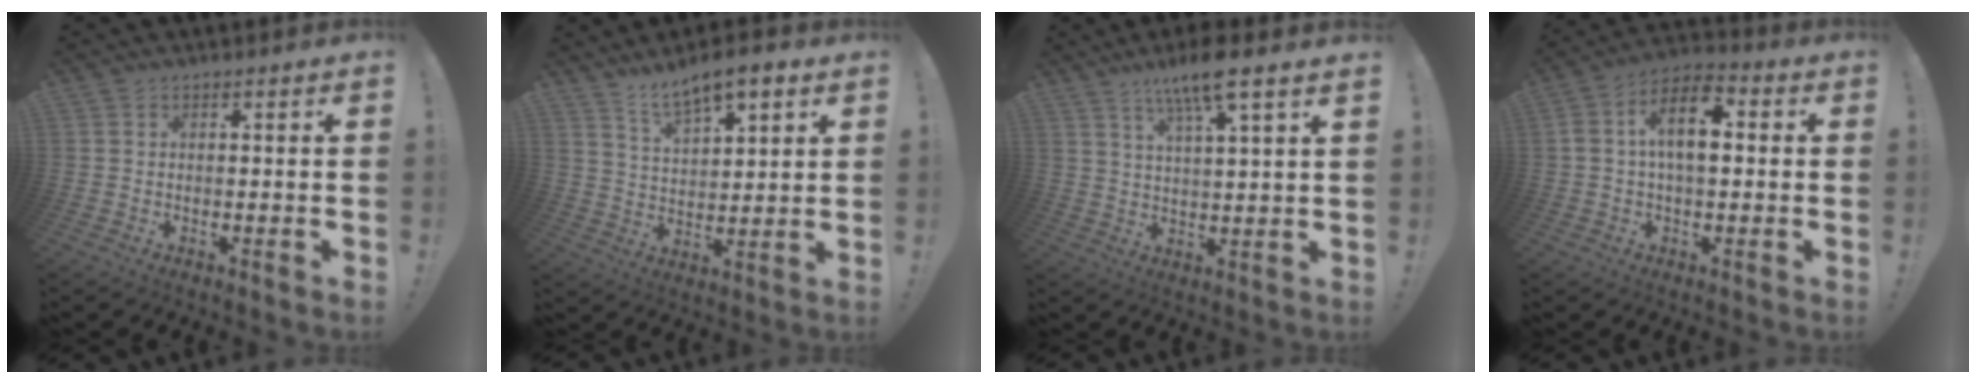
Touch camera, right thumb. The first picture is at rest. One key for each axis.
{"total": 9.4, "fx": 7.1, "fy": 3.5, "fz": 5.1, "tx": -0.081, "ty": -0.039, "tz": 0.128}
{"total": 9.6, "fx": 6.7, "fy": 0.9, "fz": 6.8, "tx": -0.117, "ty": -0.032, "tz": 0.109}
{"total": 11.6, "fx": 1.4, "fy": 6.1, "fz": 9.8, "tx": -0.166, "ty": 0.008, "tz": 0.024}